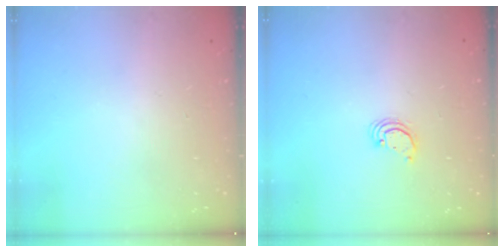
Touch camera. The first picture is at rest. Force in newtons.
{"total": 2.7, "press": 2.7, "slide": 0.2}